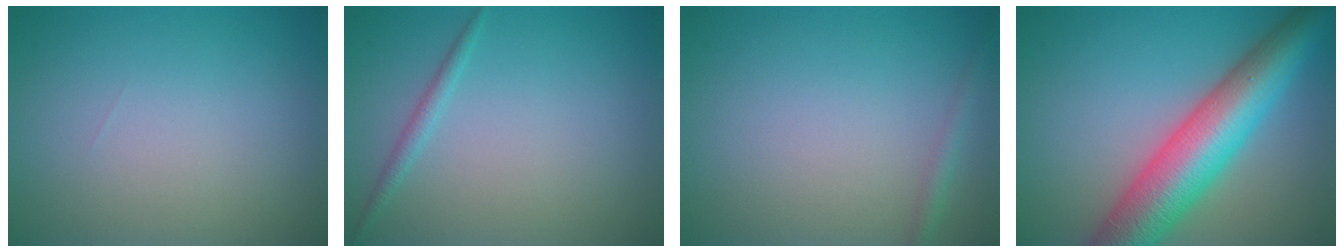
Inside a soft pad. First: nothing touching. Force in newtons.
{"total": 1.1, "press": 1.1, "slide": 0.1}
{"total": 1.1, "press": 1.1, "slide": 0.1}
{"total": 10.2, "press": 10.2, "slide": 0.2}